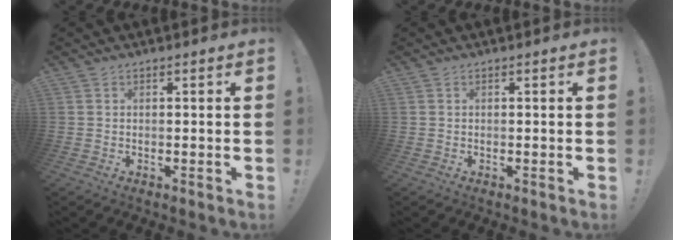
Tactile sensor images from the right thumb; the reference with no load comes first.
{"total": 0.0}